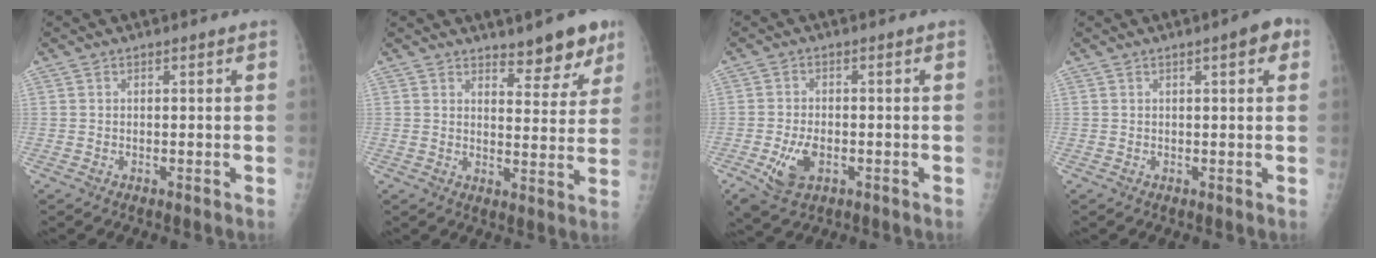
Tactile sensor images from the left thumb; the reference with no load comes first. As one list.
[{"total": 7.4, "force": [5.7, 2.6, 3.9], "torque": [-0.012, -0.037, 0.078]}, {"total": 6.1, "force": [-2.2, 3.7, 4.4], "torque": [-0.087, 0.002, -0.031]}, {"total": 3.7, "force": [1.6, 0.9, 3.3], "torque": [-0.037, 0.002, 0.017]}]